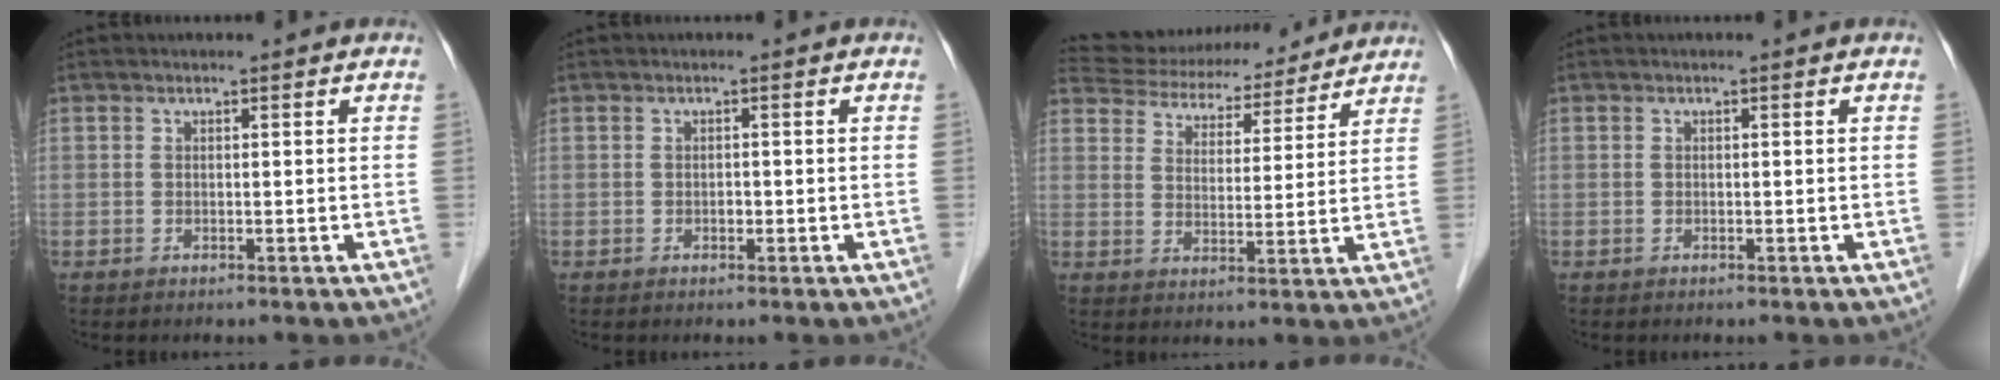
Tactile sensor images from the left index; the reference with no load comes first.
{"total": 0.6, "force": [-0.3, 0.4, 0.3], "torque": [-0.003, -0.001, -0.008]}
{"total": 16.4, "force": [15.2, 5.0, 3.6], "torque": [-0.057, 0.025, 0.213]}
{"total": 0.0}